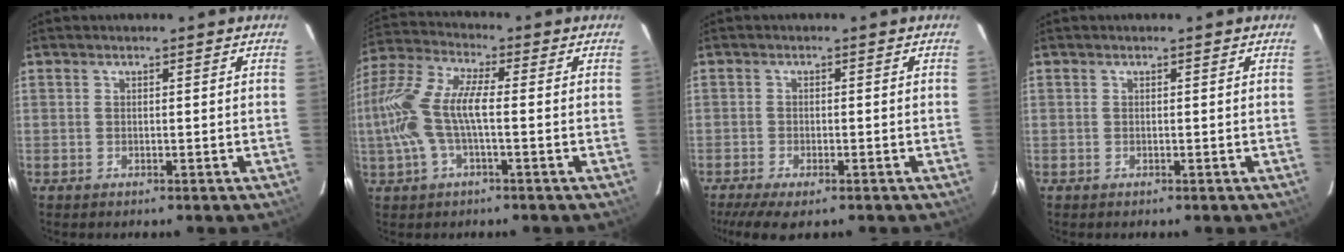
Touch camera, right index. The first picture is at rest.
{"total": 13.0, "force": [-1.7, 4.0, 12.2], "torque": [-0.256, 0.005, -0.036]}
{"total": 7.0, "force": [-5.0, 2.0, 4.5], "torque": [-0.106, -0.028, -0.087]}
{"total": 0.0}